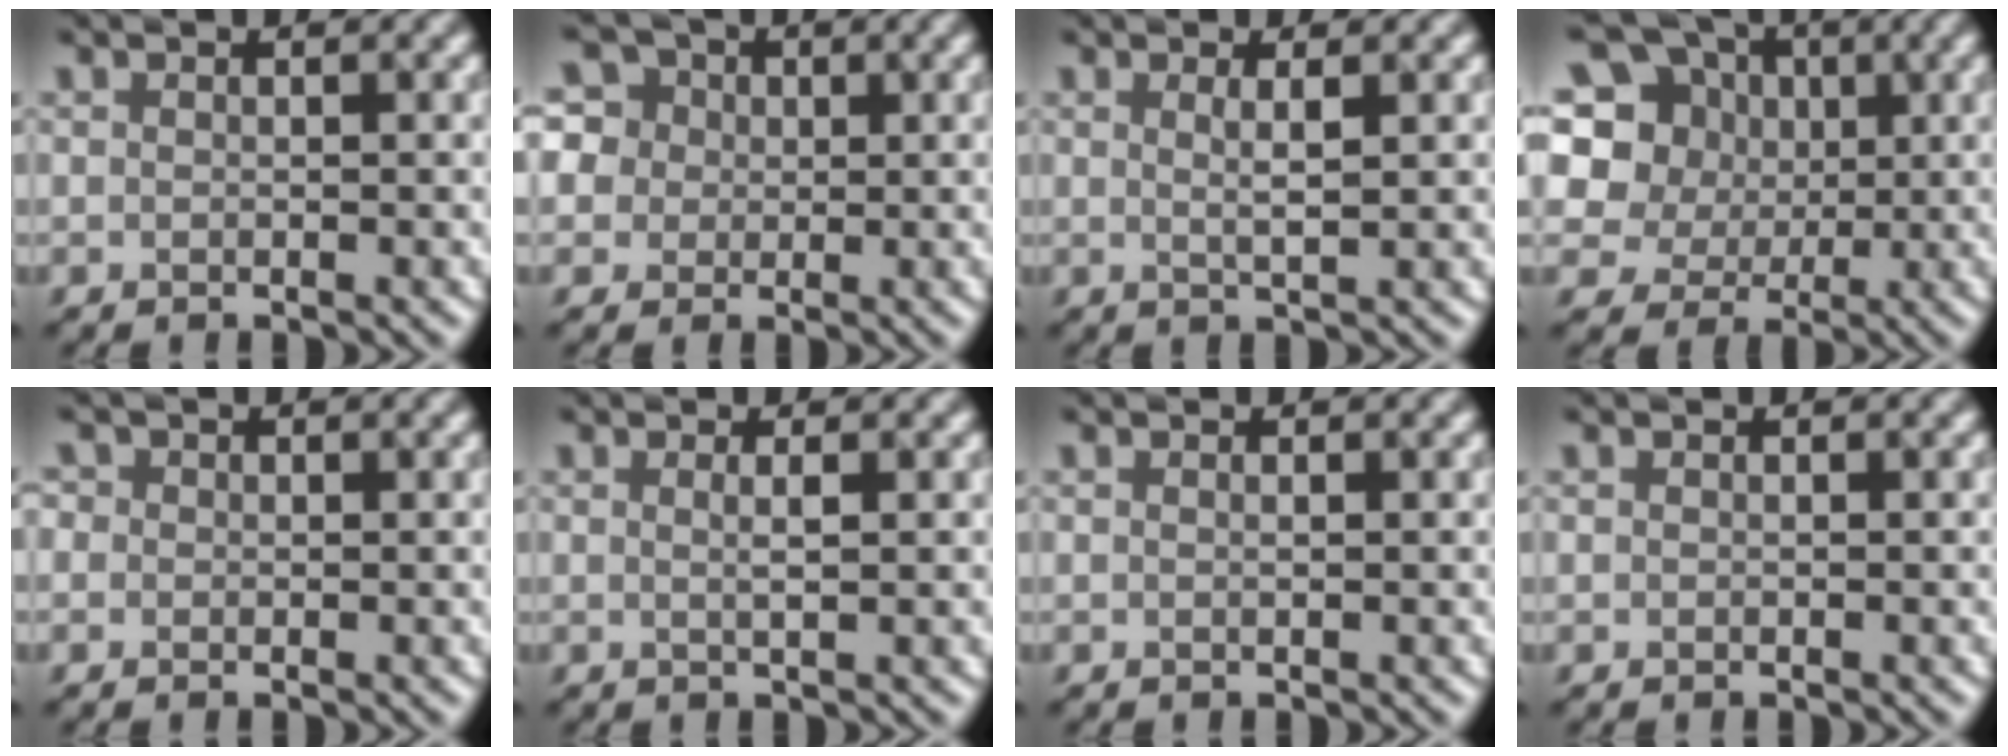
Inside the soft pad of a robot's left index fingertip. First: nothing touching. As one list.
[{"total": 10.7, "force": [5.3, 7.9, 4.9], "torque": [-0.110, 0.040, 0.059]}, {"total": 1.7, "force": [0.5, 0.4, 1.5], "torque": [-0.026, -0.003, 0.004]}, {"total": 11.9, "force": [4.3, 9.5, 5.7], "torque": [-0.138, 0.036, 0.058]}, {"total": 1.3, "force": [0.3, 1.2, 0.4], "torque": [-0.005, 0.005, -0.013]}, {"total": 1.2, "force": [0.2, 0.3, 1.1], "torque": [-0.018, 0.000, -0.002]}, {"total": 0.0}, {"total": 0.0}]